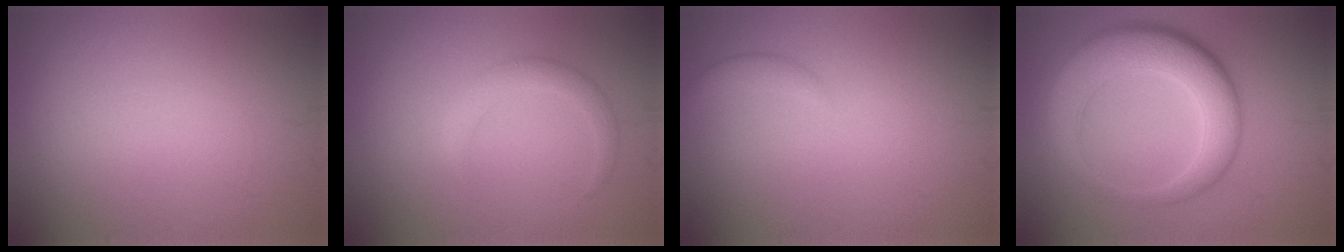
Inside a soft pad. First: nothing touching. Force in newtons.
{"total": 2.1, "press": 2.0, "slide": 0.2}
{"total": 1.5, "press": 1.5, "slide": 0.1}
{"total": 7.7, "press": 7.7, "slide": 0.3}